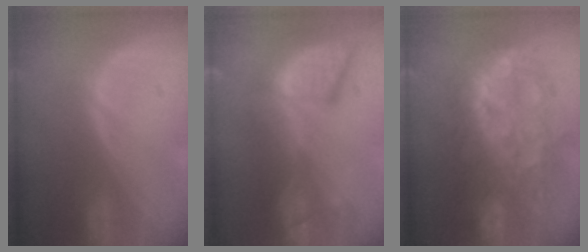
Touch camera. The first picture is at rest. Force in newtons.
{"total": 12.1, "press": 11.1, "slide": 4.9}
{"total": 12.4, "press": 12.3, "slide": 1.3}